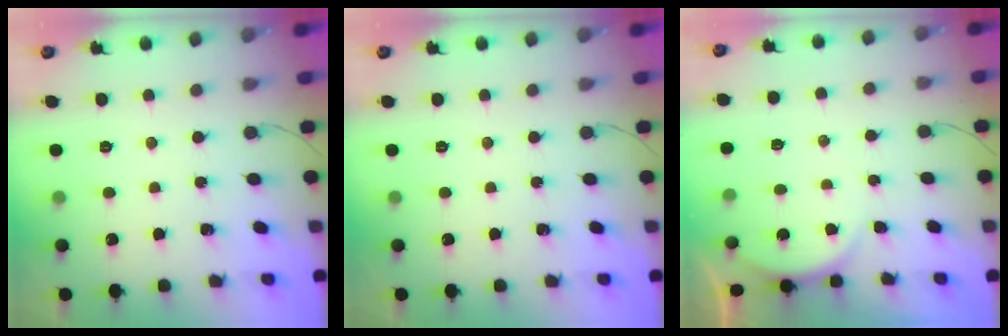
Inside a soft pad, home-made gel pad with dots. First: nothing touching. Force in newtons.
{"total": 0.0}
{"total": 2.3, "press": 2.3, "slide": 0.5}